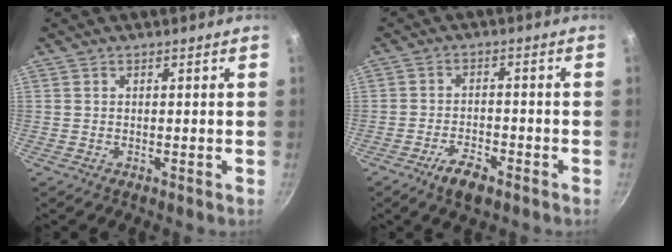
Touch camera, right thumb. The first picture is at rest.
{"total": 5.8, "force": [-3.7, 2.3, 3.8], "torque": [-0.065, 0.020, -0.064]}